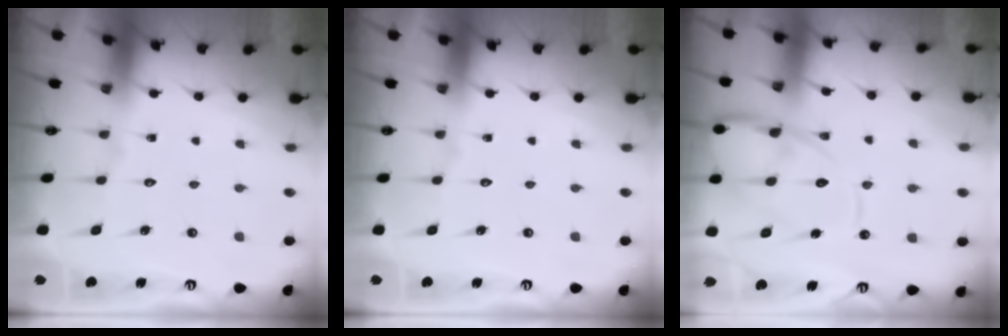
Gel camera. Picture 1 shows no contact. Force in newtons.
{"total": 0.0}
{"total": 13.0, "press": 12.9, "slide": 1.4}